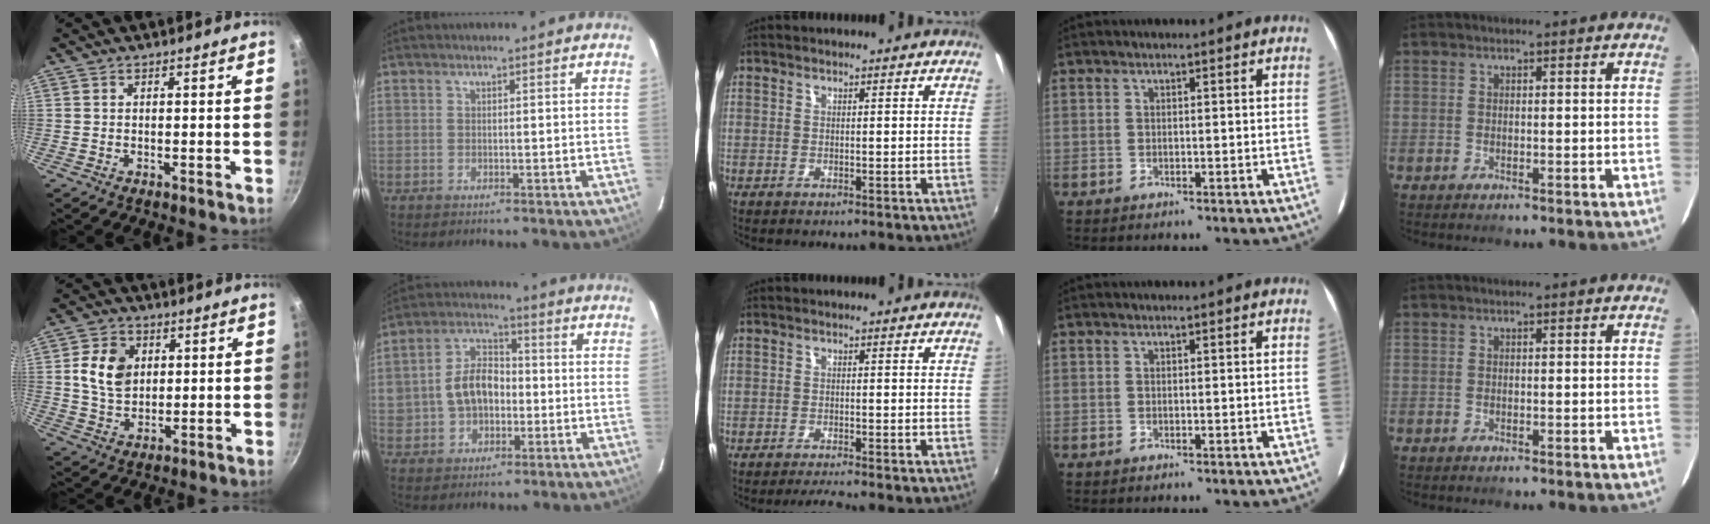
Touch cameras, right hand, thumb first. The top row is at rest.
{"thumb": {"total": 9.4, "force": [2.0, 7.2, 5.7], "torque": [-0.080, -0.003, 0.035]}, "index": {"total": 9.5, "force": [-1.0, 7.1, 6.2], "torque": [-0.128, 0.026, -0.009]}, "middle": {"total": 2.6, "force": [-2.4, -0.5, 0.8], "torque": [-0.025, -0.007, -0.046]}}